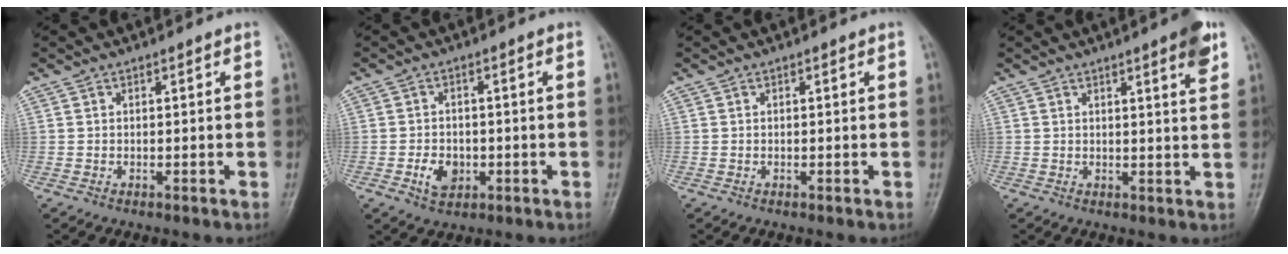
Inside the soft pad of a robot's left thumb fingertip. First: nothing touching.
{"total": 4.6, "force": [-1.3, 3.5, 2.7], "torque": [-0.034, 0.005, -0.019]}
{"total": 0.0}
{"total": 5.0, "force": [2.9, 0.5, 4.0], "torque": [-0.047, -0.013, 0.036]}